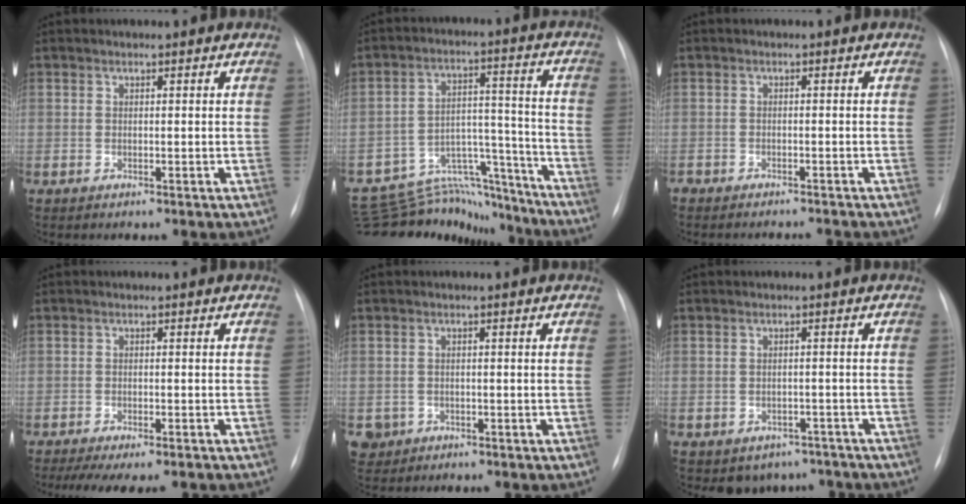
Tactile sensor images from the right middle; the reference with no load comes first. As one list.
[{"total": 17.8, "force": [-16.8, 5.7, 2.2], "torque": [-0.038, 0.060, -0.241]}, {"total": 5.3, "force": [-5.1, 1.0, 0.9], "torque": [-0.005, -0.004, -0.069]}, {"total": 10.3, "force": [-8.7, 2.2, 5.1], "torque": [-0.069, -0.005, -0.114]}, {"total": 3.4, "force": [-1.5, 3.0, 0.3], "torque": [-0.003, 0.006, -0.022]}, {"total": 5.5, "force": [-4.3, 3.4, 0.8], "torque": [0.004, 0.018, -0.053]}]